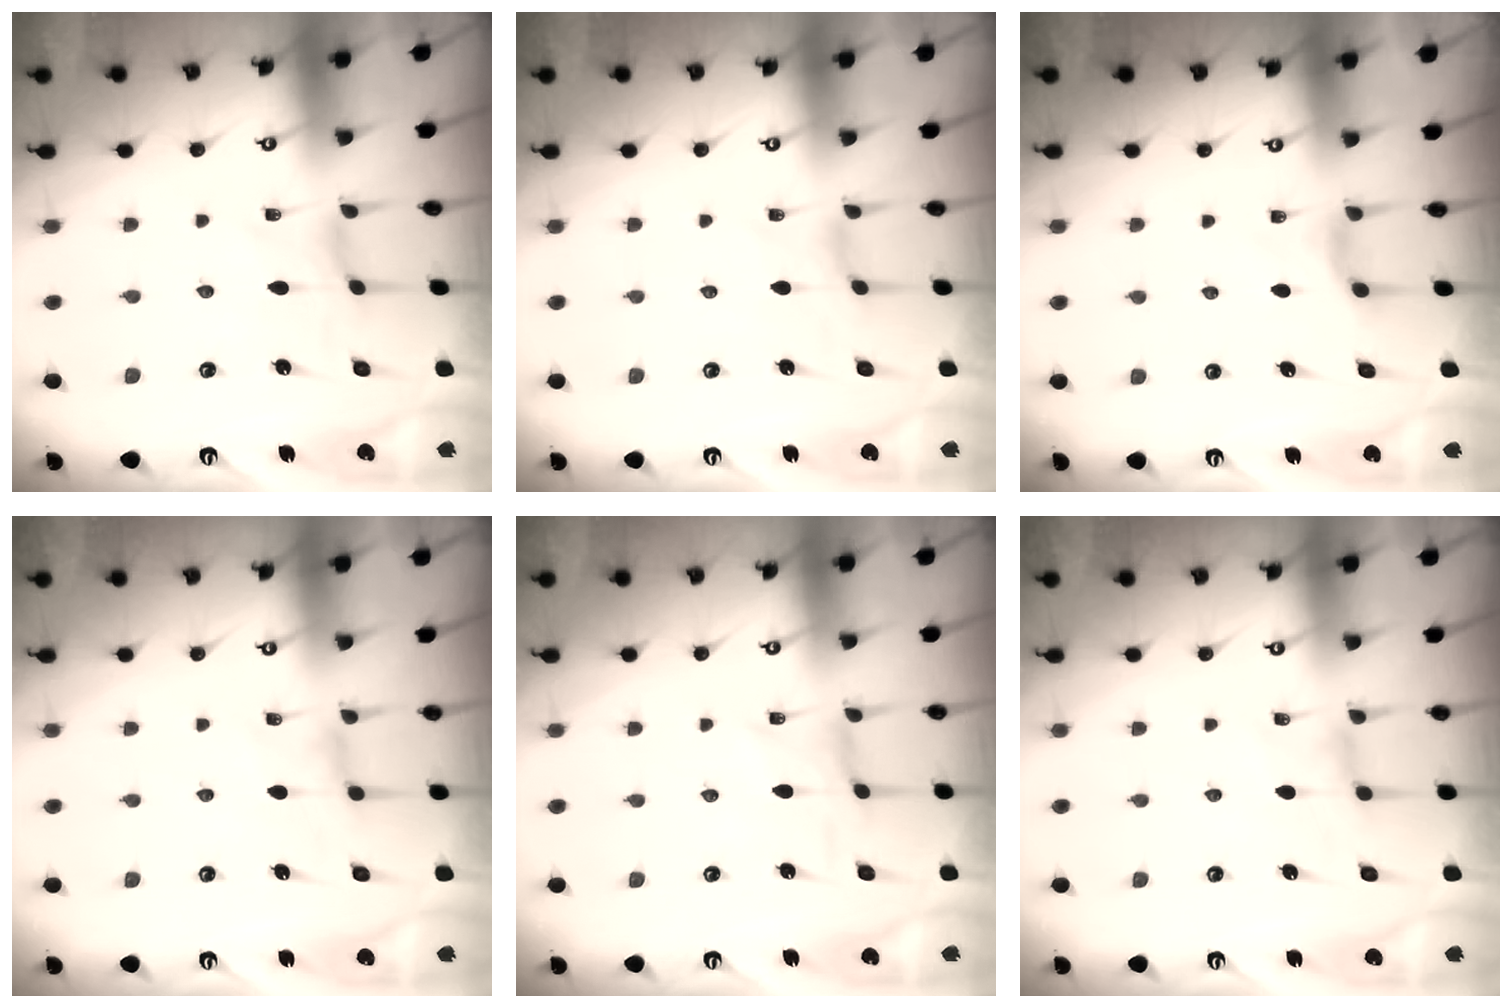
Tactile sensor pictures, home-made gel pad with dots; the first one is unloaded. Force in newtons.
{"total": 2.0, "press": 2.0, "slide": 0.2}
{"total": 4.2, "press": 4.2, "slide": 0.7}
{"total": 1.3, "press": 1.3, "slide": 0.4}
{"total": 0.0}
{"total": 1.3, "press": 1.3, "slide": 0.4}